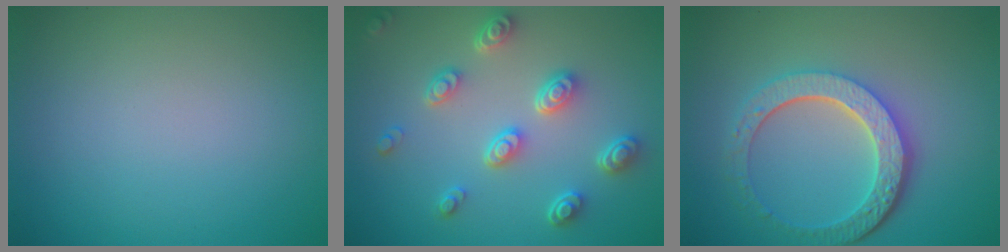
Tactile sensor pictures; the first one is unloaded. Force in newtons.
{"total": 4.9, "press": 3.9, "slide": 3.0}
{"total": 6.0, "press": 4.5, "slide": 4.0}